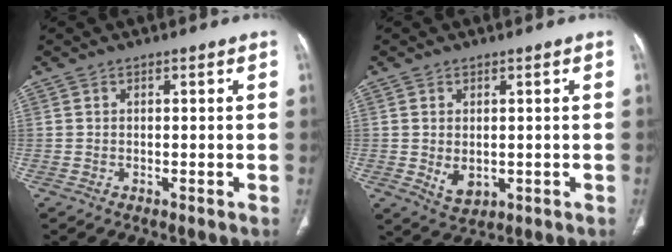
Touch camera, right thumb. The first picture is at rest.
{"total": 4.5, "force": [-0.4, 3.1, 3.3], "torque": [-0.046, -0.010, 0.008]}